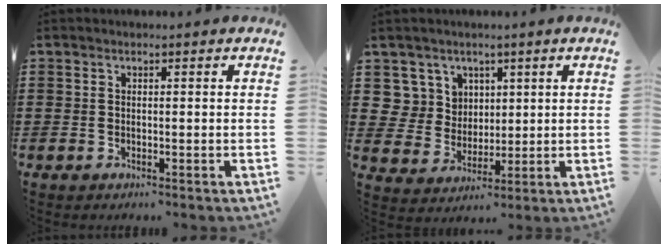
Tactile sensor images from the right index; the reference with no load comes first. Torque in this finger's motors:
{"motor_torque": [0.19, 0.23, 0.01, 0.00]}